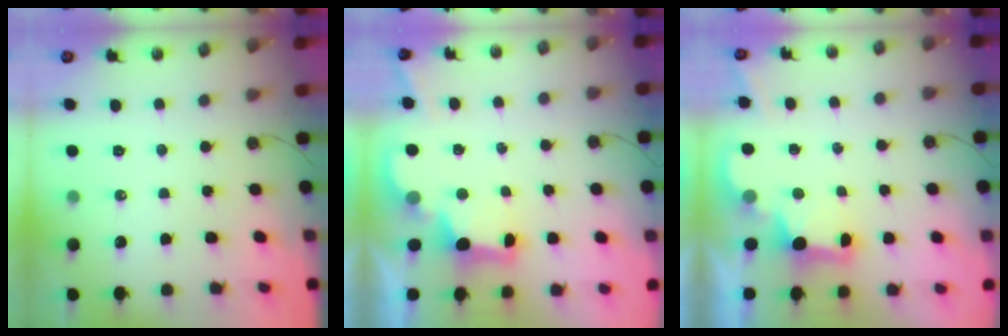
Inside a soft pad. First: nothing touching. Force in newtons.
{"total": 2.9, "press": 2.8, "slide": 0.9}
{"total": 2.0, "press": 2.0, "slide": 0.5}